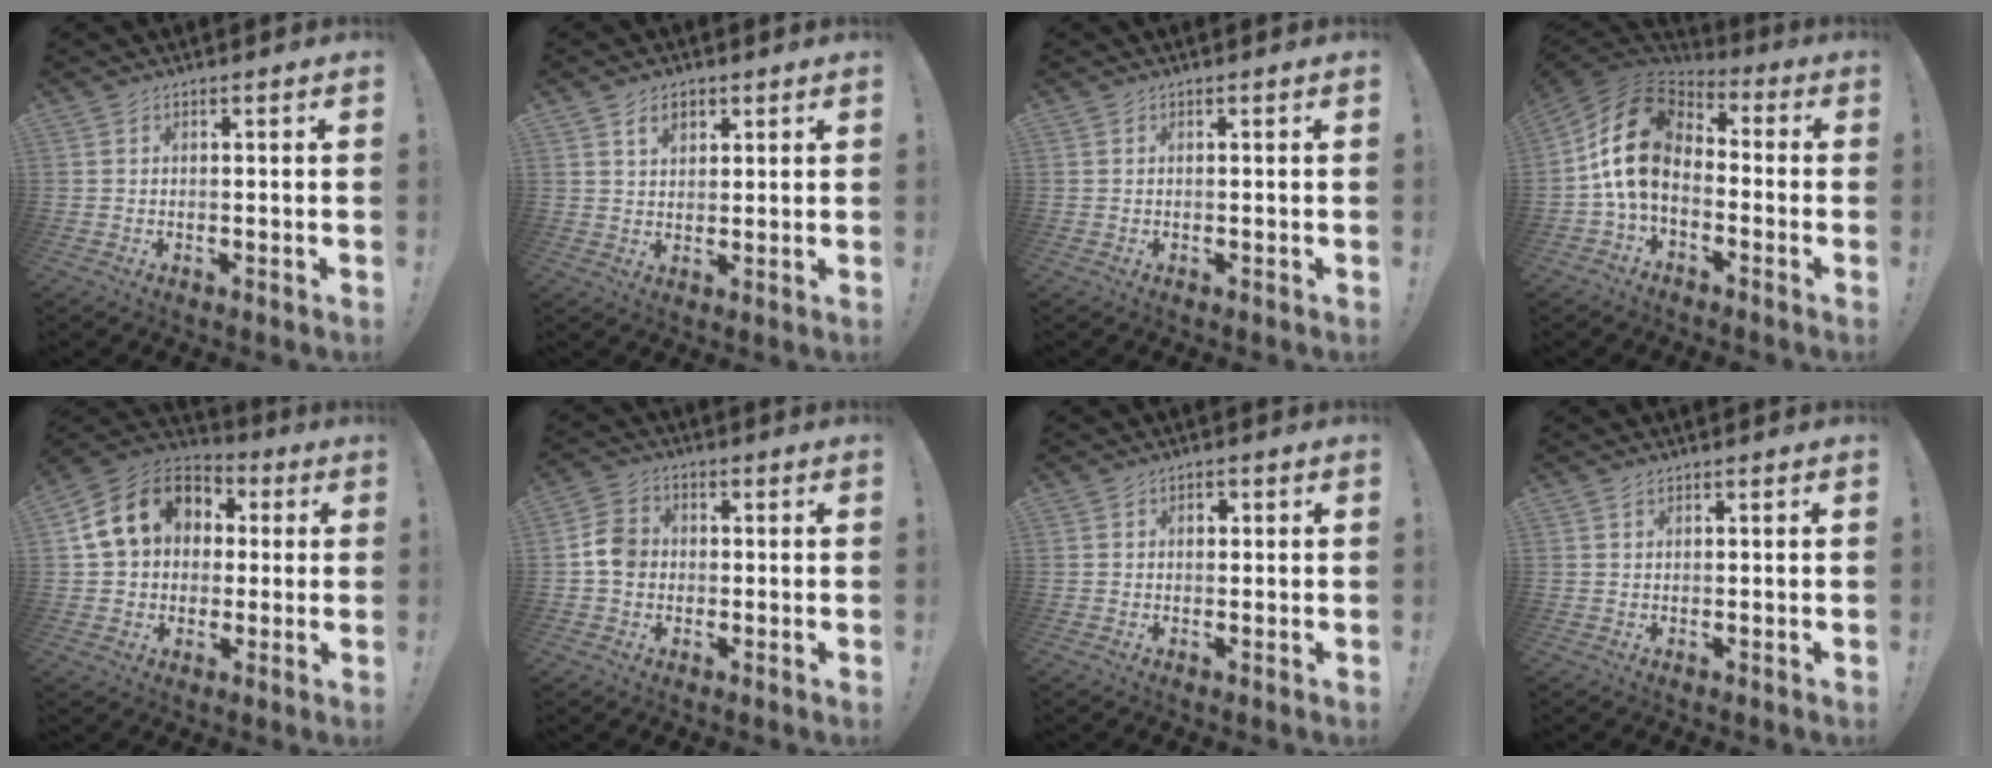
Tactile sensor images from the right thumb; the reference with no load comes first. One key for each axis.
{"total": 4.7, "fx": 2.5, "fy": 3.2, "fz": 2.4, "tx": -0.028, "ty": -0.007, "tz": 0.042}
{"total": 0.0}
{"total": 16.9, "fx": 0.5, "fy": 10.9, "fz": 12.9, "tx": -0.238, "ty": 0.014, "tz": 0.014}
{"total": 16.1, "fx": 4.7, "fy": 12.9, "fz": 8.5, "tx": -0.135, "ty": 0.001, "tz": 0.097}
{"total": 7.2, "fx": -0.5, "fy": 6.2, "fz": 3.5, "tx": -0.051, "ty": 0.017, "tz": -0.007}
{"total": 1.5, "fx": 0.2, "fy": 1.2, "fz": 0.9, "tx": -0.004, "ty": 0.001, "tz": -0.002}
{"total": 0.6, "fx": 0.4, "fy": 0.4, "fz": 0.2, "tx": 0.001, "ty": -0.002, "tz": 0.006}